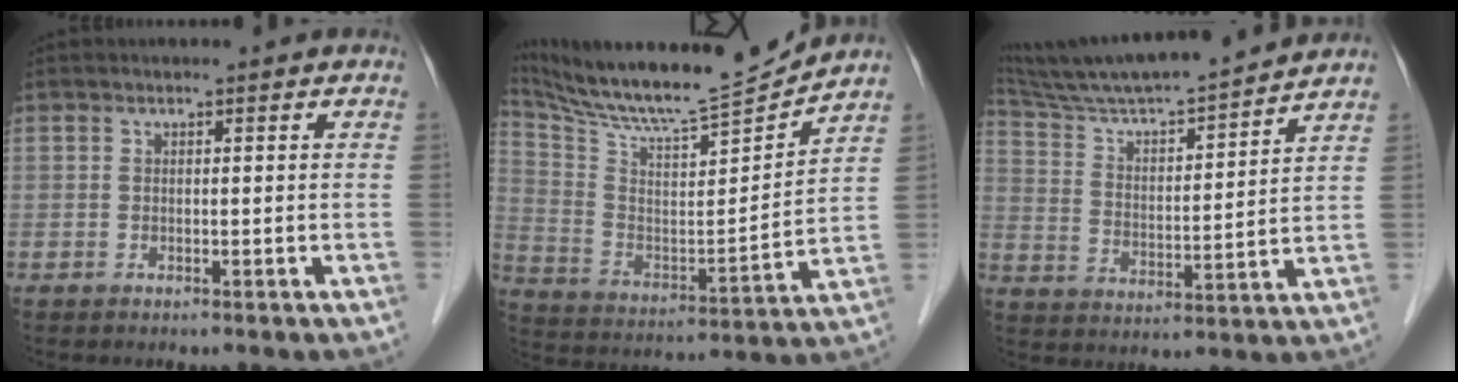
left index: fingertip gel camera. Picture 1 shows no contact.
{"total": 17.8, "force": [16.9, -0.5, 5.4], "torque": [-0.116, -0.040, 0.286]}
{"total": 18.2, "force": [16.6, -0.1, 7.4], "torque": [-0.135, 0.007, 0.269]}